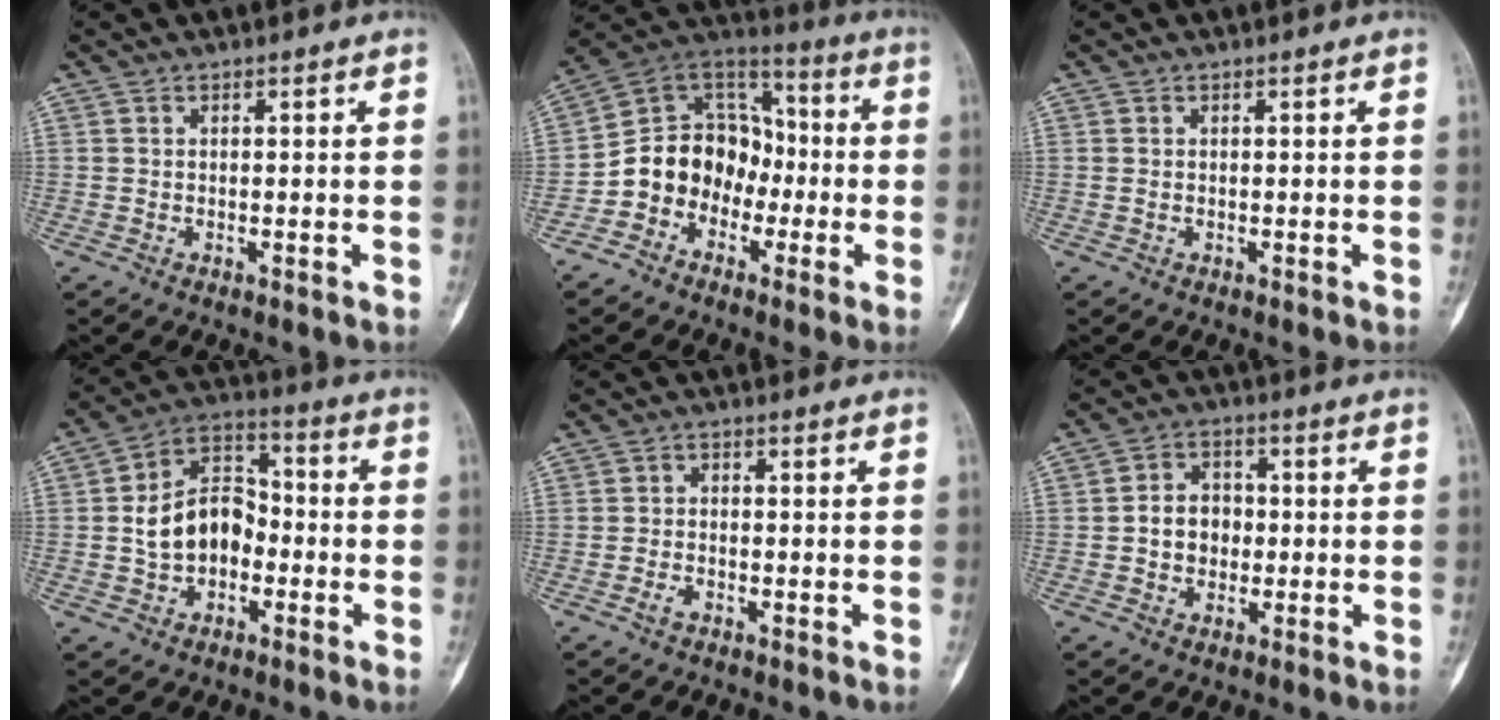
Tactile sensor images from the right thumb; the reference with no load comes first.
{"total": 13.4, "force": [-4.0, 11.2, 6.1], "torque": [-0.060, 0.075, -0.084]}
{"total": 0.0}
{"total": 12.2, "force": [-1.8, 9.0, 8.1], "torque": [-0.110, 0.044, -0.041]}
{"total": 2.3, "force": [-1.3, 1.5, 1.2], "torque": [-0.017, 0.013, -0.026]}
{"total": 6.5, "force": [-0.5, 5.4, 3.7], "torque": [-0.034, 0.017, -0.014]}